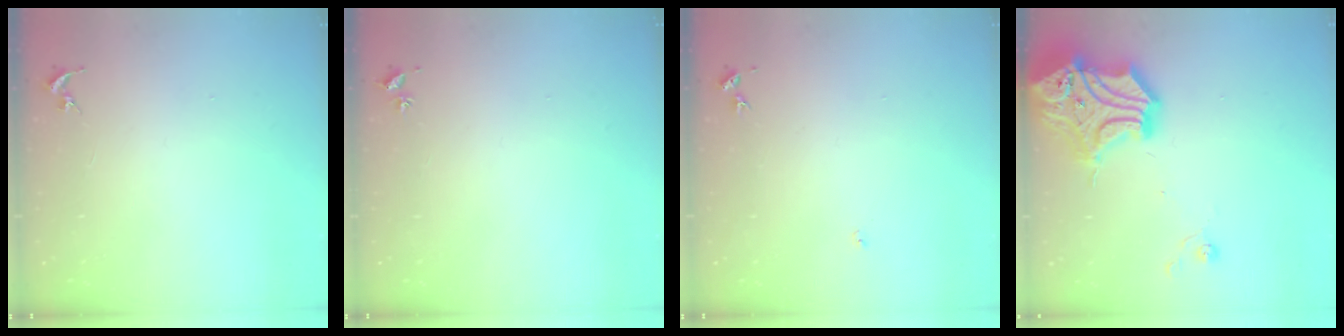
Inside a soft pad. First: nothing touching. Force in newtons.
{"total": 2.0, "press": 2.0, "slide": 0.3}
{"total": 3.0, "press": 3.0, "slide": 0.4}
{"total": 21.9, "press": 21.7, "slide": 2.9}